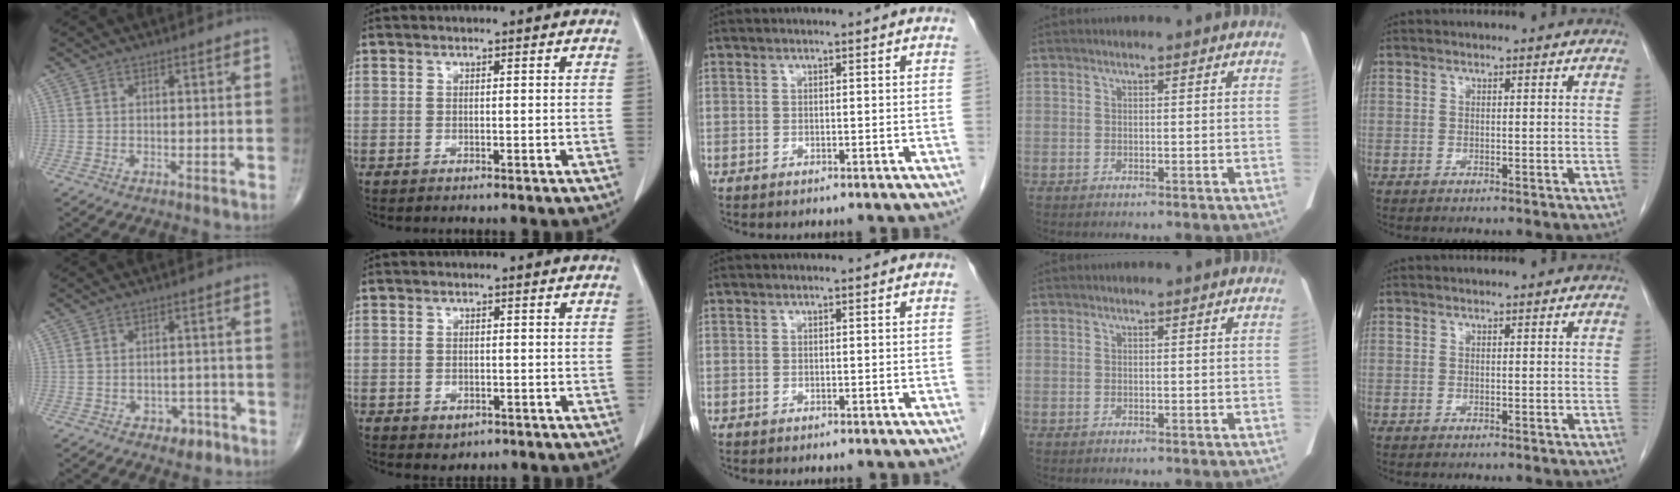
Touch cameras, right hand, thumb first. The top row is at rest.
{"thumb": {"total": 3.9, "force": [-2.1, 2.8, 1.7], "torque": [-0.003, 0.018, -0.024]}, "index": {"total": 1.8, "force": [-0.8, 1.4, 0.8], "torque": [-0.007, 0.002, -0.002]}}